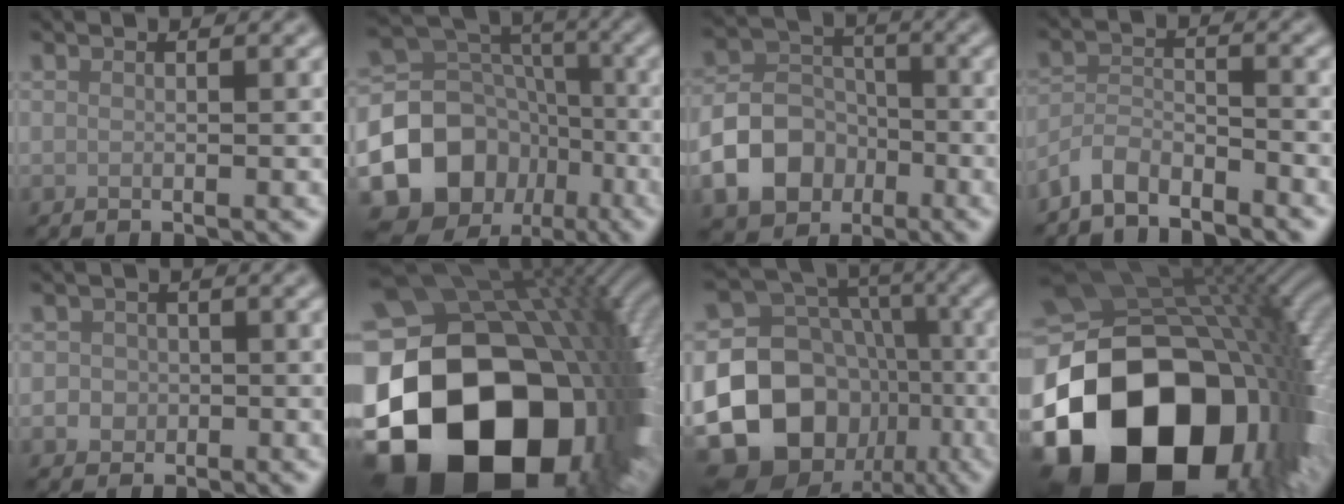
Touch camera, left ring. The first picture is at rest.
{"total": 11.4, "force": [-4.9, 9.3, 4.4], "torque": [-0.087, 0.006, -0.093]}
{"total": 7.0, "force": [-2.8, 5.4, 3.4], "torque": [-0.056, 0.000, -0.060]}
{"total": 3.5, "force": [-3.3, 0.9, 0.9], "torque": [-0.020, 0.001, -0.076]}
{"total": 2.6, "force": [-0.5, 2.5, 0.7], "torque": [0.009, 0.007, -0.024]}
{"total": 23.3, "force": [-6.2, 17.3, 14.3], "torque": [-0.291, -0.088, -0.068]}
{"total": 21.9, "force": [-7.4, 18.6, 9.0], "torque": [-0.188, -0.035, -0.139]}
{"total": 23.1, "force": [-8.7, 16.1, 14.1], "torque": [-0.258, -0.049, -0.124]}